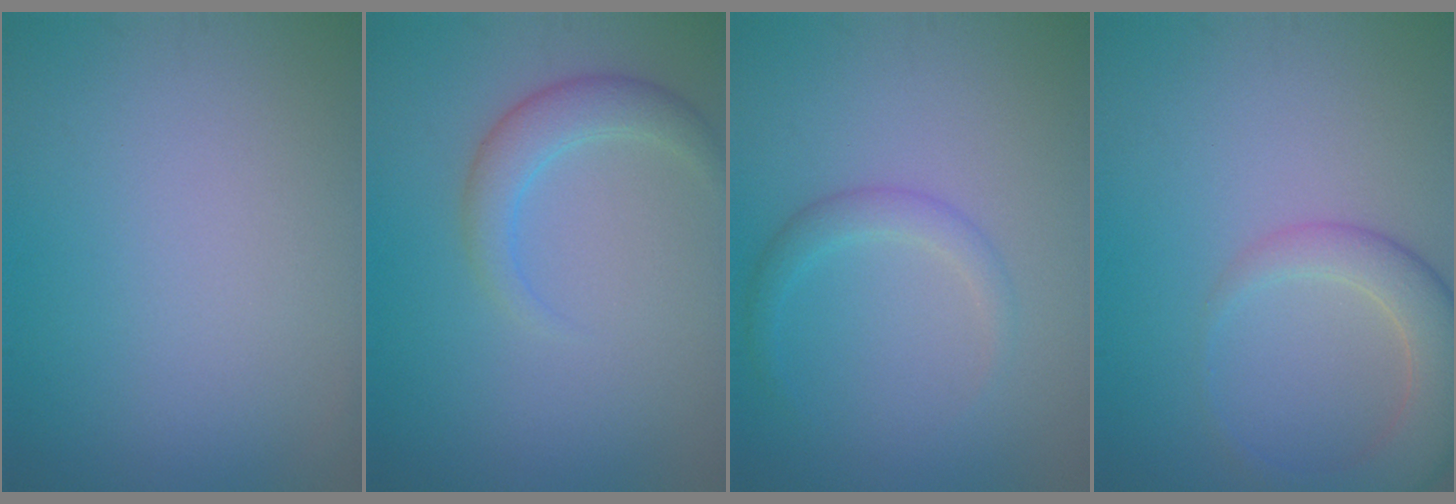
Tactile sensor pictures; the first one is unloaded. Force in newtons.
{"total": 2.8, "press": 2.8, "slide": 0.2}
{"total": 1.8, "press": 1.8, "slide": 0.1}
{"total": 4.8, "press": 4.8, "slide": 0.4}